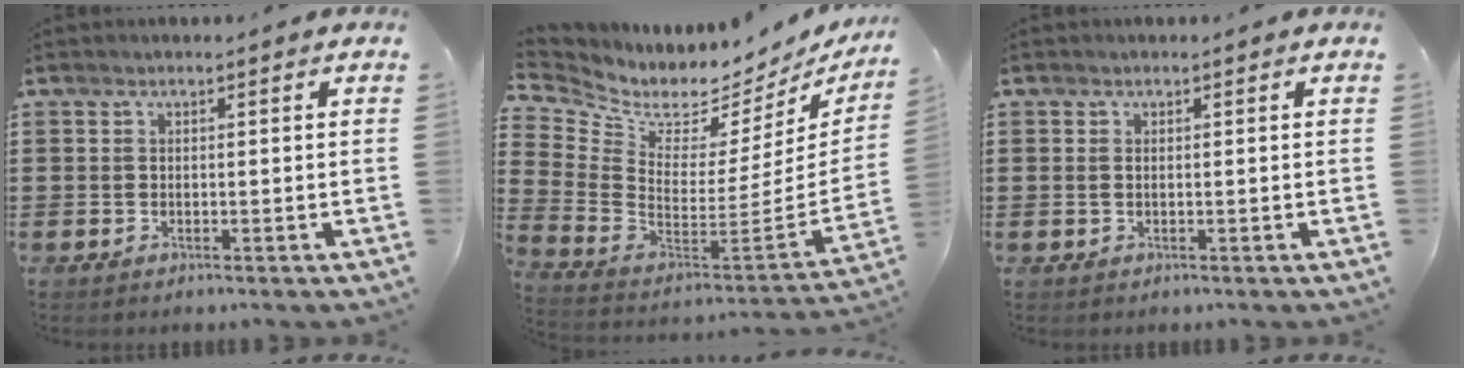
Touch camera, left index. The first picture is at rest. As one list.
[{"total": 3.1, "force": [2.7, 1.4, 0.7], "torque": [-0.044, -0.051, 0.038]}, {"total": 0.8, "force": [0.0, 0.4, 0.7], "torque": [-0.016, 0.001, 0.000]}]